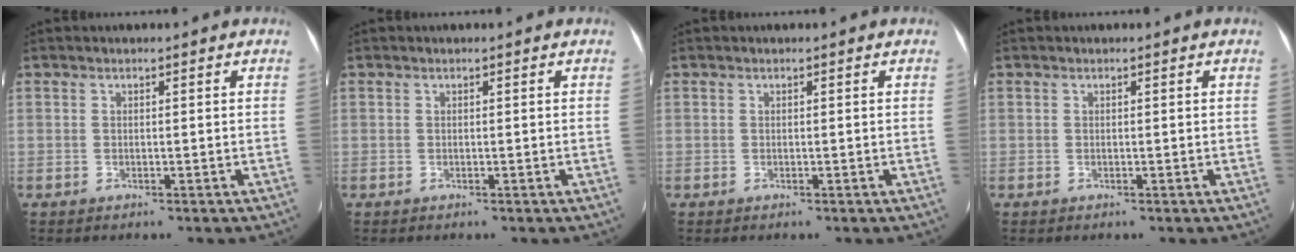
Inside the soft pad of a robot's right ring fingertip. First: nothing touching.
{"total": 0.0}
{"total": 0.0}
{"total": 0.0}